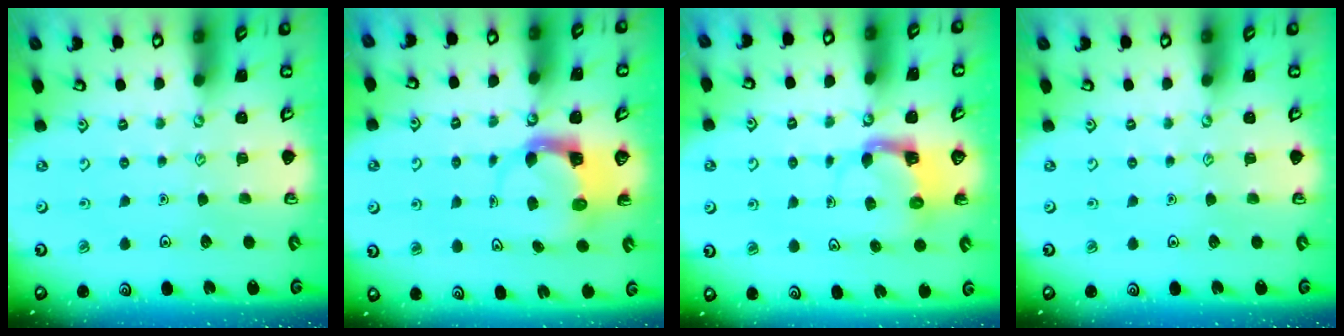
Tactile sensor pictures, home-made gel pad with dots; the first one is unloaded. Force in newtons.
{"total": 3.6, "press": 3.5, "slide": 0.5}
{"total": 3.9, "press": 3.8, "slide": 0.7}
{"total": 0.0}